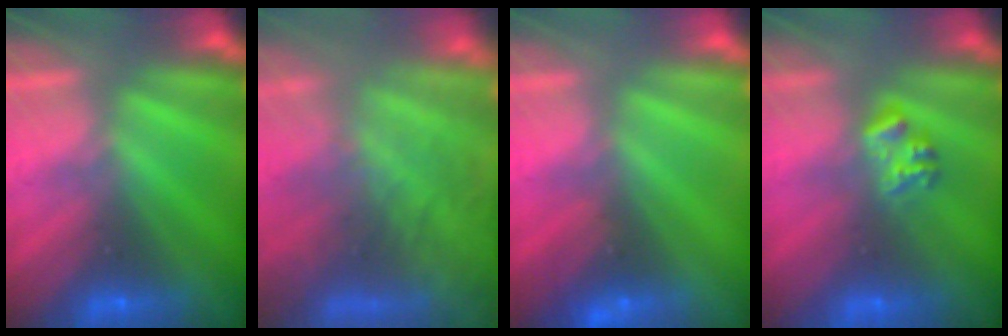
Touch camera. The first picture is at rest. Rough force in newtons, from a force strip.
{"total": 9.6}
{"total": 2.5}
{"total": 2.3}